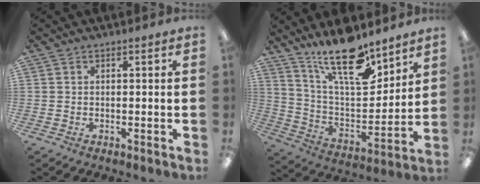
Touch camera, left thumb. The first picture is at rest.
{"total": 19.6, "force": [14.2, 7.1, 11.5], "torque": [-0.200, -0.083, 0.243]}